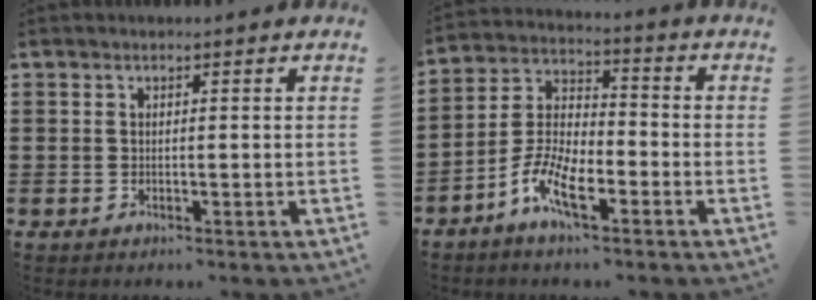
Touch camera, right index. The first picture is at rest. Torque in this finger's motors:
{"motor_torque": [2.14, 0.00, 0.66, 0.21]}